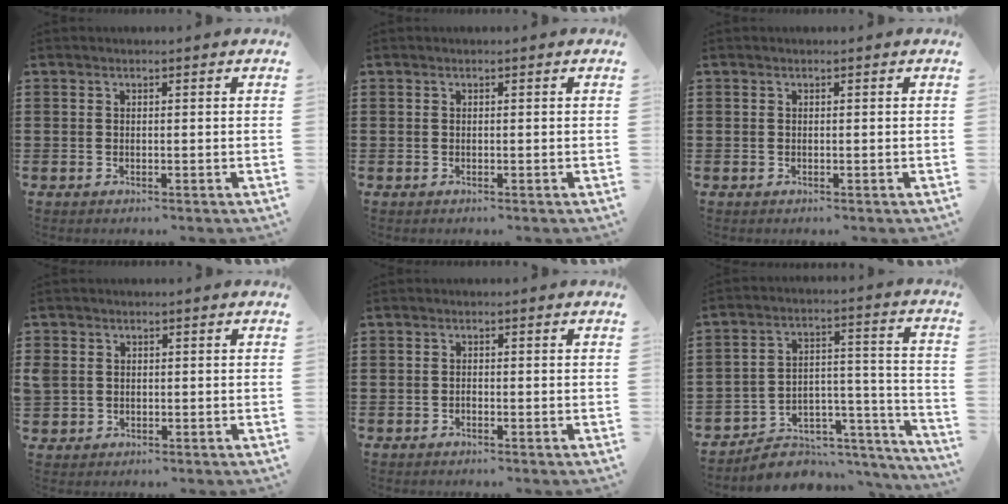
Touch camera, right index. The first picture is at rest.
{"total": 0.0}
{"total": 0.0}
{"total": 1.8, "force": [0.0, 1.6, 0.7], "torque": [-0.028, 0.004, -0.004]}
{"total": 0.7, "force": [-0.5, 0.4, 0.3], "torque": [-0.006, 0.000, -0.010]}
{"total": 6.2, "force": [-5.2, 3.1, 1.1], "torque": [-0.021, 0.012, -0.099]}